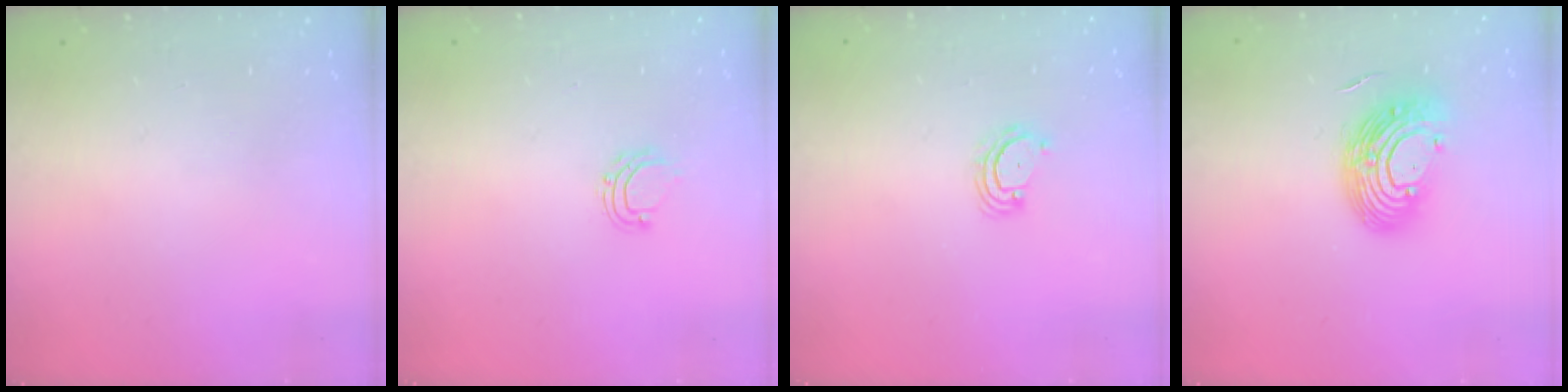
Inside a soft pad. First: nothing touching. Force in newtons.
{"total": 5.2, "press": 5.2, "slide": 0.4}
{"total": 3.8, "press": 3.8, "slide": 0.5}
{"total": 12.8, "press": 12.6, "slide": 2.2}